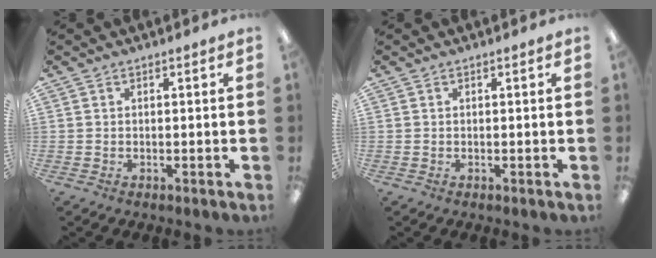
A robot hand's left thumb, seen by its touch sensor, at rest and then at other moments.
{"total": 0.0}